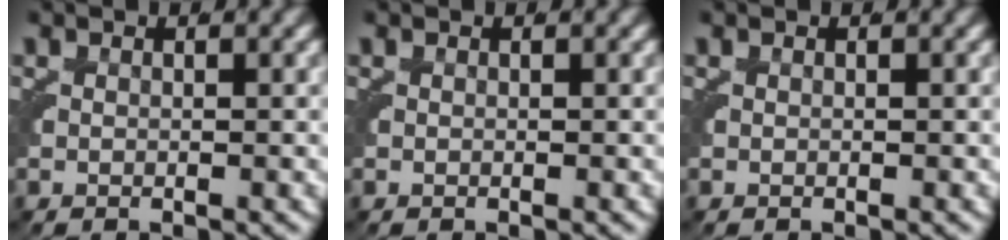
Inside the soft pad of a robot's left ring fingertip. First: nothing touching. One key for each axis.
{"total": 0.0}
{"total": 0.0}